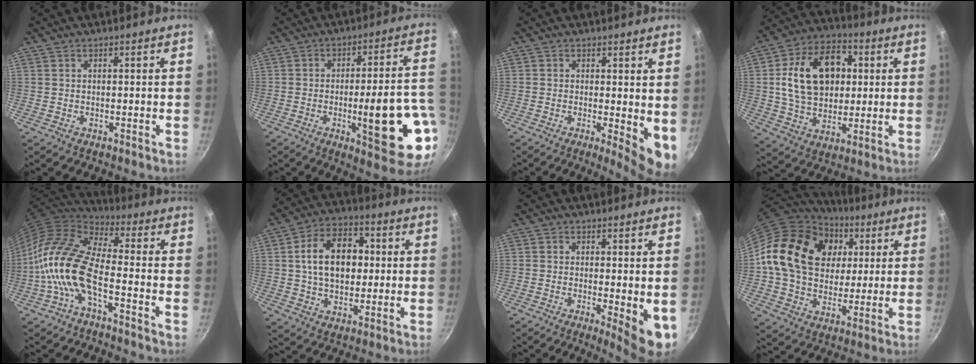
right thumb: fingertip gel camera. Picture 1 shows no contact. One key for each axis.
{"total": 18.4, "fx": -5.0, "fy": 4.8, "fz": 17.0, "tx": -0.209, "ty": 0.022, "tz": -0.061}
{"total": 7.1, "fx": -0.3, "fy": 2.4, "fz": 6.6, "tx": -0.078, "ty": -0.015, "tz": -0.003}
{"total": 19.1, "fx": 3.1, "fy": 13.6, "fz": 13.1, "tx": -0.190, "ty": 0.017, "tz": 0.046}
{"total": 14.0, "fx": -4.4, "fy": 5.8, "fz": 12.0, "tx": -0.237, "ty": 0.040, "tz": -0.106}
{"total": 14.3, "fx": 1.7, "fy": 9.7, "fz": 10.3, "tx": -0.135, "ty": 0.017, "tz": 0.019}
{"total": 7.2, "fx": -1.0, "fy": 1.8, "fz": 6.9, "tx": -0.087, "ty": -0.012, "tz": -0.009}
{"total": 22.9, "fx": 5.5, "fy": 17.5, "fz": 13.7, "tx": -0.215, "ty": 0.009, "tz": 0.093}